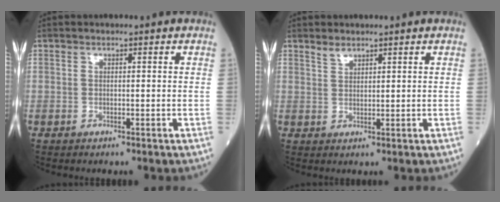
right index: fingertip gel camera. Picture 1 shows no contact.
{"total": 1.7, "force": [1.5, 0.5, 0.5], "torque": [-0.012, 0.002, 0.033]}